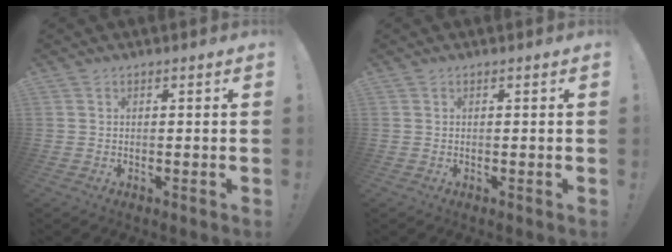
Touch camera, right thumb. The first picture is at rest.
{"total": 0.0}